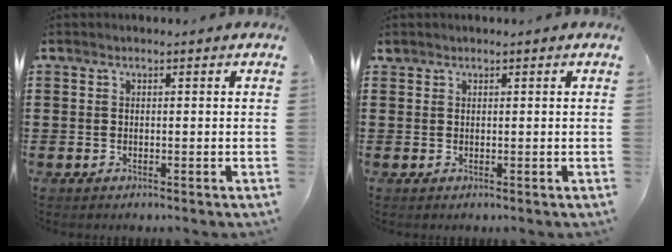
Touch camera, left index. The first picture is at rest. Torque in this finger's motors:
{"motor_torque": [0.16, -0.24, 0.00, 0.00]}